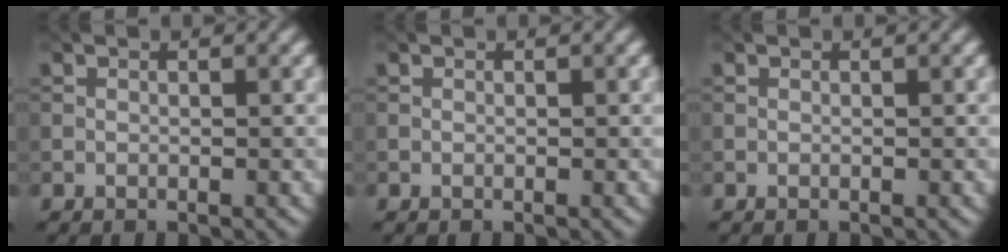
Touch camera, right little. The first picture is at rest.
{"total": 0.0}
{"total": 0.0}